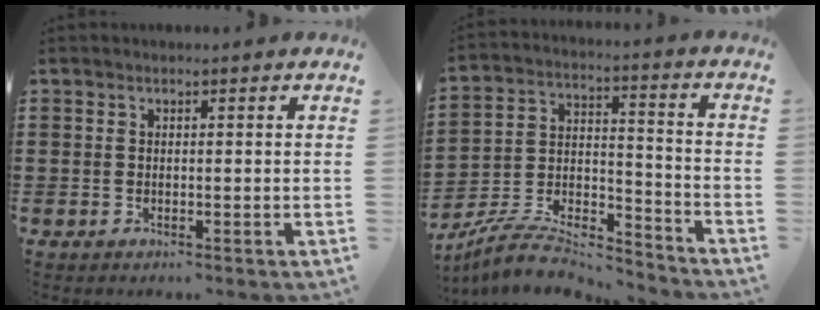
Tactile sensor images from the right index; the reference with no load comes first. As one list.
[{"total": 8.6, "force": [-8.0, 1.5, 2.8], "torque": [-0.048, 0.009, -0.156]}]